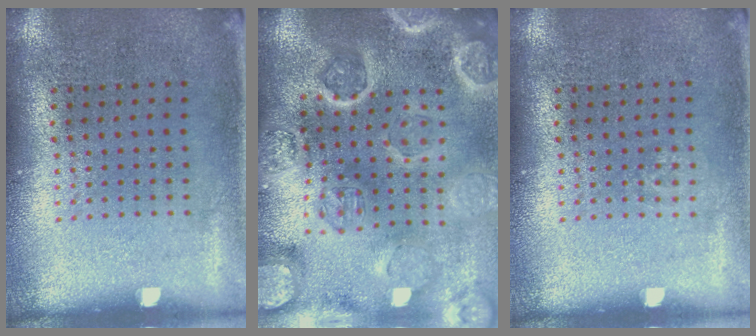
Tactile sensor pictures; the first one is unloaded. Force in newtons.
{"total": 4.6, "press": 4.1, "slide": 2.0}
{"total": 0.7, "press": 0.7, "slide": 0.1}